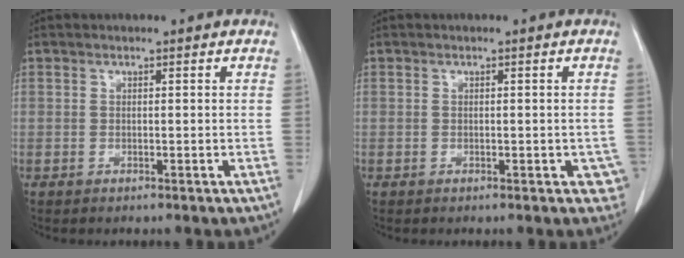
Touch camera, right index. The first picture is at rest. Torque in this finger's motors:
{"motor_torque": [-0.01, 0.05, 0.03, 0.00]}